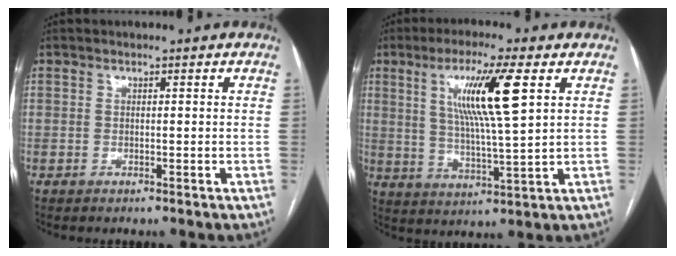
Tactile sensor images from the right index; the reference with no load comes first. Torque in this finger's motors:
{"motor_torque": [1.42, 0.72, 0.46, 0.21]}